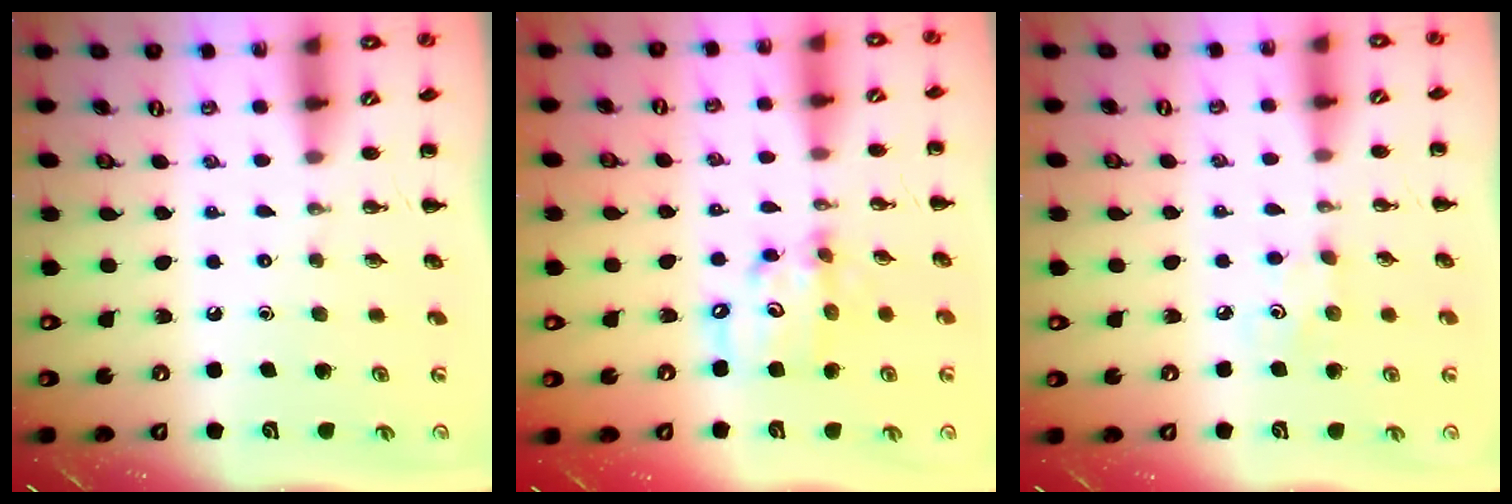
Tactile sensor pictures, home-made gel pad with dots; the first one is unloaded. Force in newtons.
{"total": 10.3, "press": 10.1, "slide": 2.2}
{"total": 2.9, "press": 2.8, "slide": 0.8}